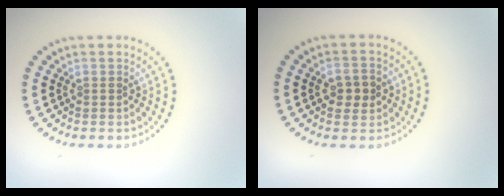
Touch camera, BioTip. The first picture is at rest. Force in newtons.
{"total": 2.5, "press": 2.5, "slide": 0.1}